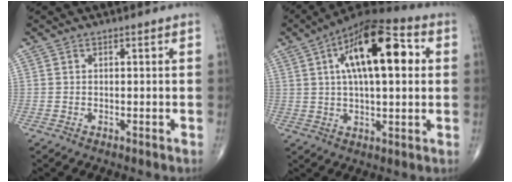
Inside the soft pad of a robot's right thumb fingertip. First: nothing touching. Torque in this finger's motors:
{"motor_torque": [1.01, 3.60, 1.70, 0.72, 0.17]}